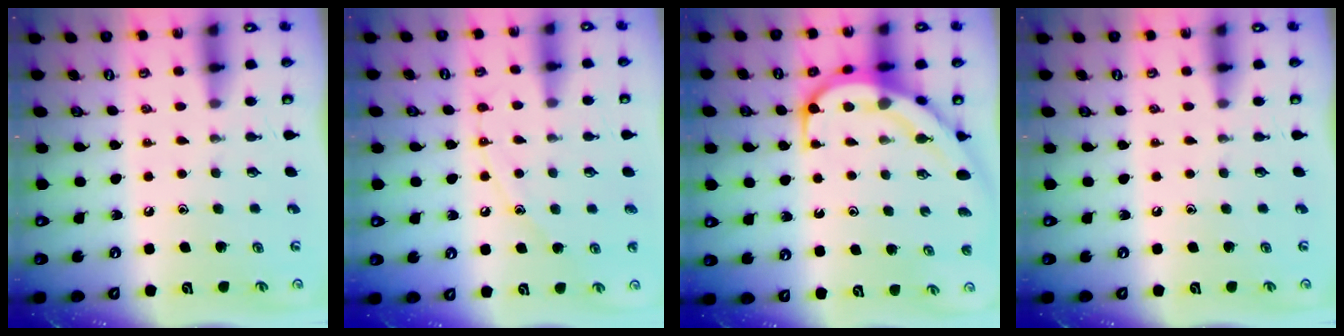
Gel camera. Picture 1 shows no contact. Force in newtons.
{"total": 8.0, "press": 7.9, "slide": 0.6}
{"total": 10.7, "press": 10.6, "slide": 1.1}
{"total": 0.0}